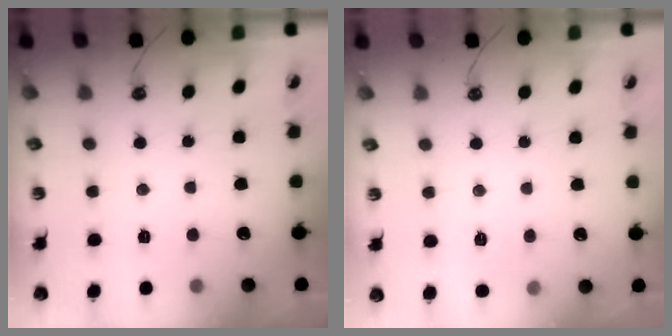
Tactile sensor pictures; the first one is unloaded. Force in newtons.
{"total": 5.9, "press": 5.9, "slide": 0.7}